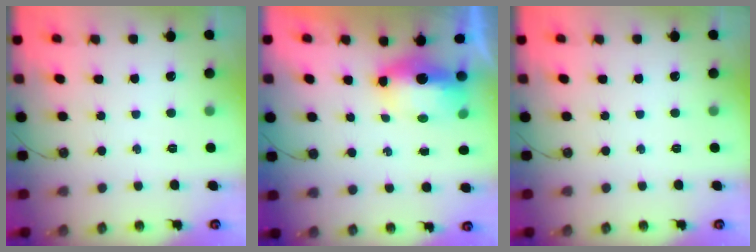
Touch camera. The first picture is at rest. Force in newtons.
{"total": 8.1, "press": 7.6, "slide": 2.8}
{"total": 0.0}